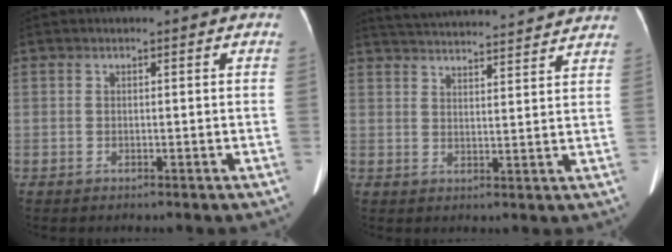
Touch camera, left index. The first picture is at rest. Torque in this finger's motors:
{"motor_torque": [0.34, -1.19, -0.19, -0.03]}